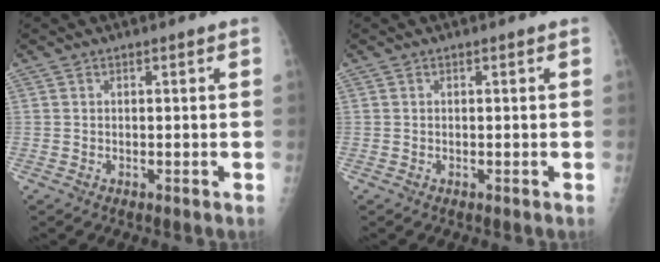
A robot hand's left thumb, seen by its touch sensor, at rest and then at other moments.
{"total": 0.0}